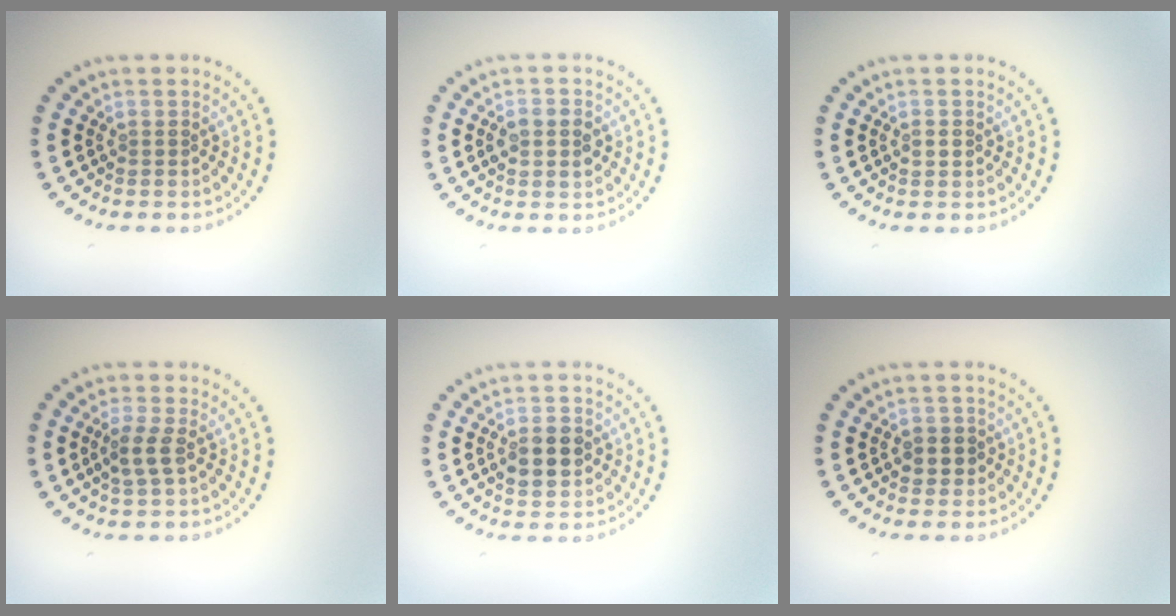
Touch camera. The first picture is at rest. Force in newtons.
{"total": 2.8, "press": 2.8, "slide": 0.0}
{"total": 1.1, "press": 1.1, "slide": 0.1}
{"total": 2.2, "press": 2.1, "slide": 0.6}
{"total": 3.3, "press": 3.3, "slide": 0.2}
{"total": 1.9, "press": 1.8, "slide": 0.6}